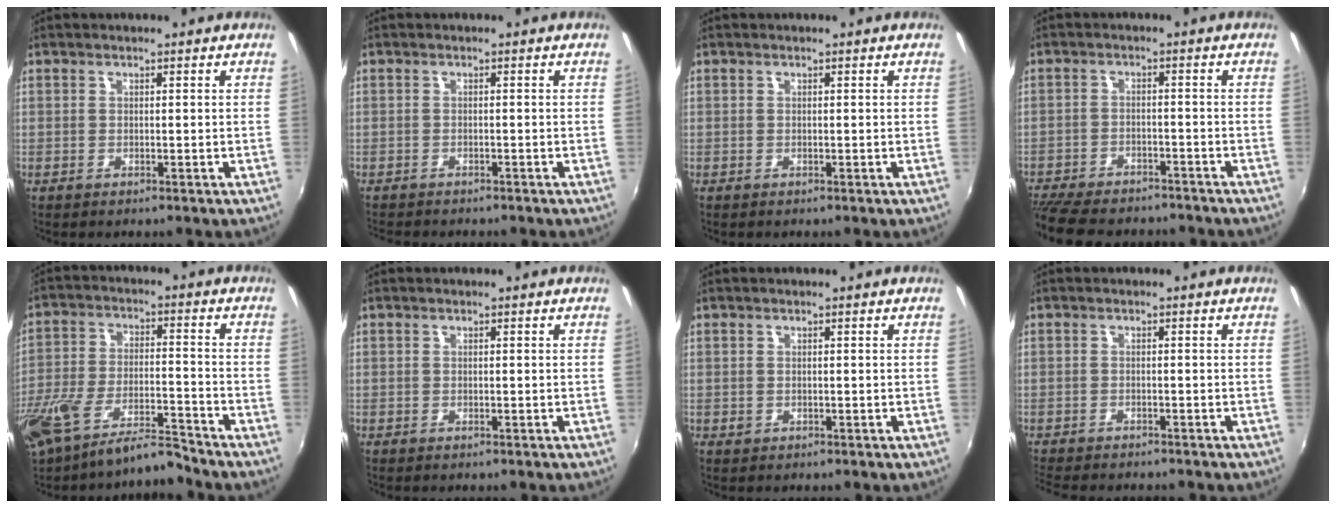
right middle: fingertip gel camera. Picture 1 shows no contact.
{"total": 3.3, "force": [-3.1, 0.7, 1.0], "torque": [-0.028, -0.014, -0.050]}
{"total": 0.0}
{"total": 14.9, "force": [-12.7, 4.9, 6.1], "torque": [-0.147, -0.023, -0.193]}
{"total": 12.3, "force": [-10.5, 2.3, 6.1], "torque": [-0.137, -0.014, -0.190]}
{"total": 0.0}
{"total": 0.7, "force": [-0.2, 0.6, 0.2], "torque": [-0.003, -0.002, -0.003]}
{"total": 6.1, "force": [-5.6, 1.1, 2.1], "torque": [-0.058, -0.020, -0.092]}